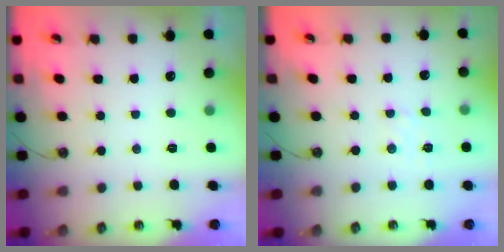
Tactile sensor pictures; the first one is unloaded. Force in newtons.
{"total": 2.8, "press": 2.8, "slide": 0.4}